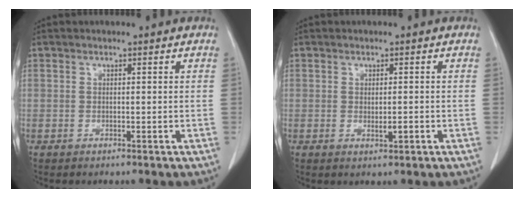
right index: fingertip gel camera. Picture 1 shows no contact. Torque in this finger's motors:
{"motor_torque": [0.02, 0.02, -0.05, 0.00]}